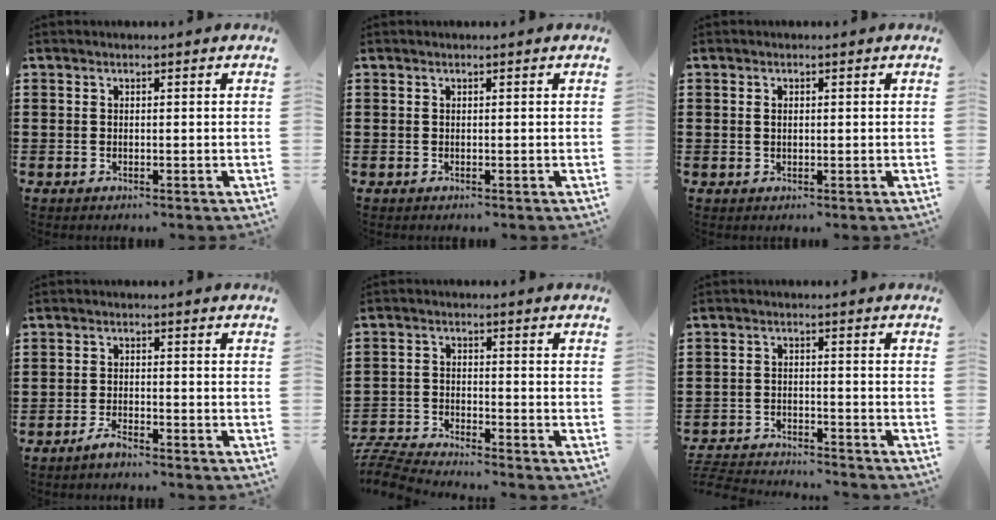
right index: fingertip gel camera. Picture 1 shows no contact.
{"total": 0.0}
{"total": 1.1, "force": [0.1, 0.6, 0.9], "torque": [-0.019, 0.004, 0.001]}
{"total": 2.1, "force": [-1.9, 0.1, 0.9], "torque": [-0.023, 0.000, -0.038]}
{"total": 4.6, "force": [-4.6, -0.2, 0.4], "torque": [-0.028, -0.008, -0.100]}
{"total": 4.1, "force": [-4.1, 0.1, 0.2], "torque": [-0.012, -0.001, -0.088]}